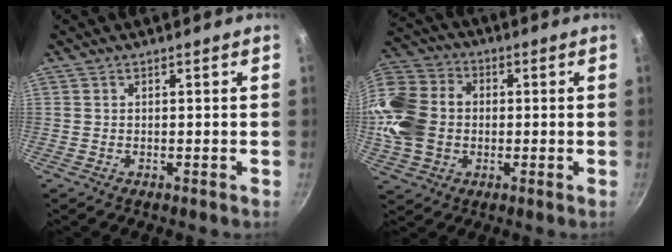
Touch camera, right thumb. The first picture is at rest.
{"total": 18.0, "force": [-0.8, 14.4, 10.9], "torque": [-0.225, 0.032, -0.024]}